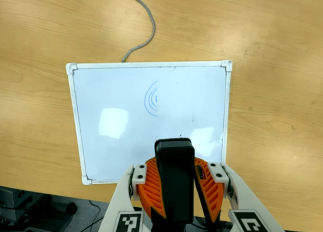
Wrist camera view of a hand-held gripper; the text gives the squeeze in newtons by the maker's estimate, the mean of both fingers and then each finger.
{"total": 12.6, "left": 11.6, "right": 13.6}